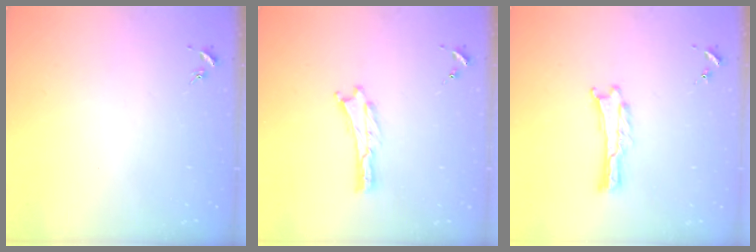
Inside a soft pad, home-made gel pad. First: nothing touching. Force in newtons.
{"total": 0.0}
{"total": 0.0}